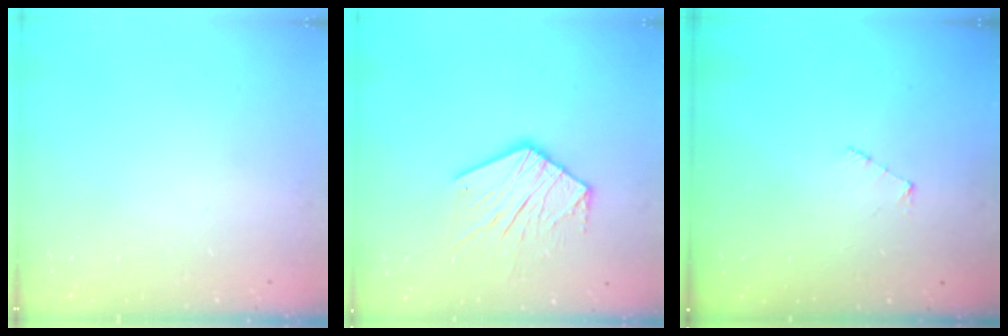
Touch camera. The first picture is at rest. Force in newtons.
{"total": 12.9, "press": 12.9, "slide": 0.7}
{"total": 3.0, "press": 3.0, "slide": 0.3}